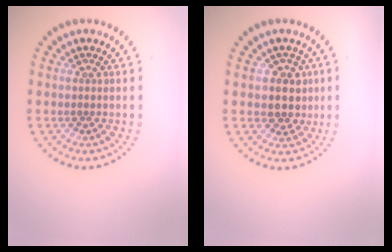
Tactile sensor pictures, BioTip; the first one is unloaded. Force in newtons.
{"total": 2.8, "press": 2.5, "slide": 1.3}